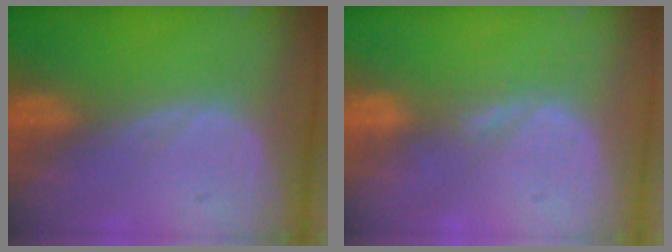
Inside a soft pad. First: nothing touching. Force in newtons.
{"total": 1.3, "press": 1.3, "slide": 0.2}